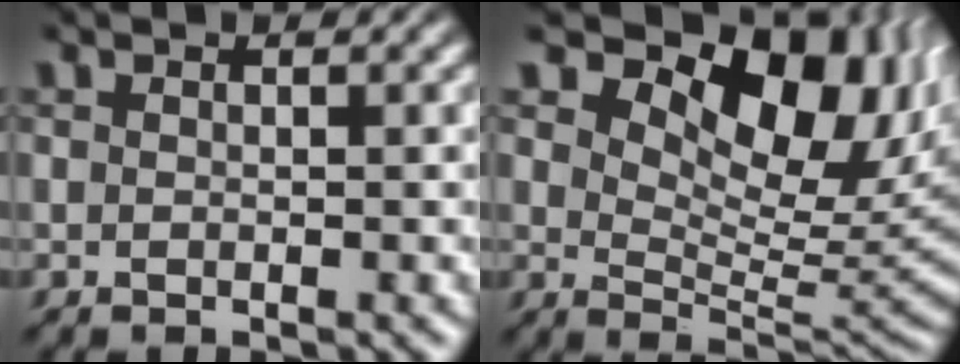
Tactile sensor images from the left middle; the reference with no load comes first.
{"total": 11.8, "force": [6.4, 6.2, 7.7], "torque": [-0.108, 0.003, 0.106]}